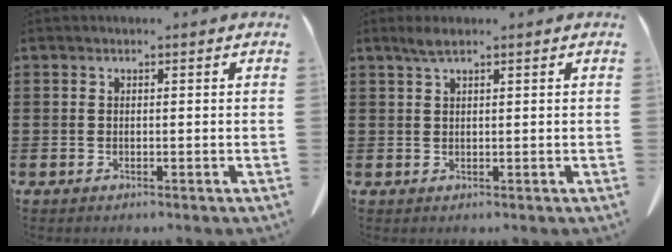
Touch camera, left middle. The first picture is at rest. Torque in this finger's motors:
{"motor_torque": [0.22, 0.23, 0.03, 0.02]}